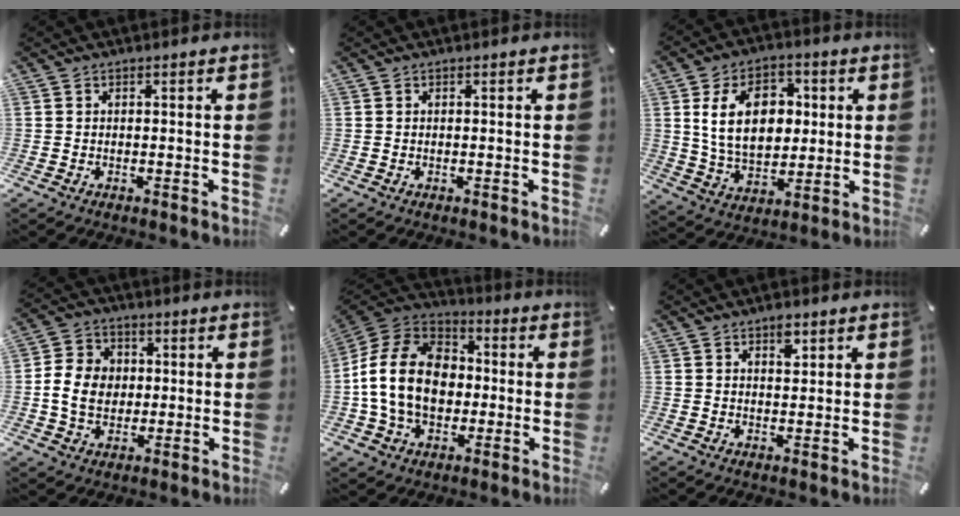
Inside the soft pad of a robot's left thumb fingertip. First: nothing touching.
{"total": 0.0}
{"total": 14.6, "force": [2.5, 10.5, 9.9], "torque": [-0.194, 0.010, 0.042]}
{"total": 8.5, "force": [-0.2, 7.4, 4.1], "torque": [-0.085, 0.015, -0.003]}
{"total": 17.4, "force": [-1.3, 13.5, 10.9], "torque": [-0.234, 0.025, -0.026]}
{"total": 3.2, "force": [1.9, 1.8, 1.9], "torque": [-0.016, -0.007, 0.029]}